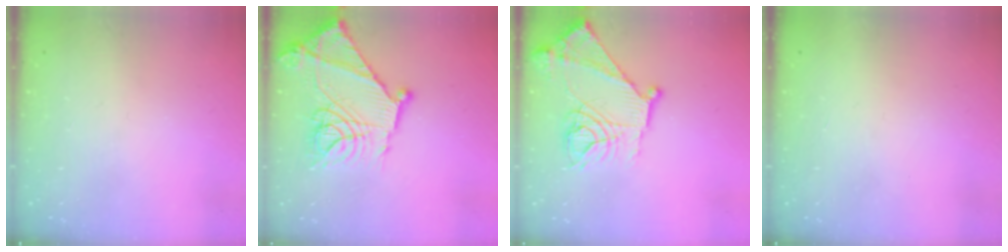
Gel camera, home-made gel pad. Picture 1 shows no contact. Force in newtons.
{"total": 21.3, "press": 21.2, "slide": 1.6}
{"total": 16.5, "press": 16.5, "slide": 1.3}
{"total": 1.5, "press": 1.5, "slide": 0.1}